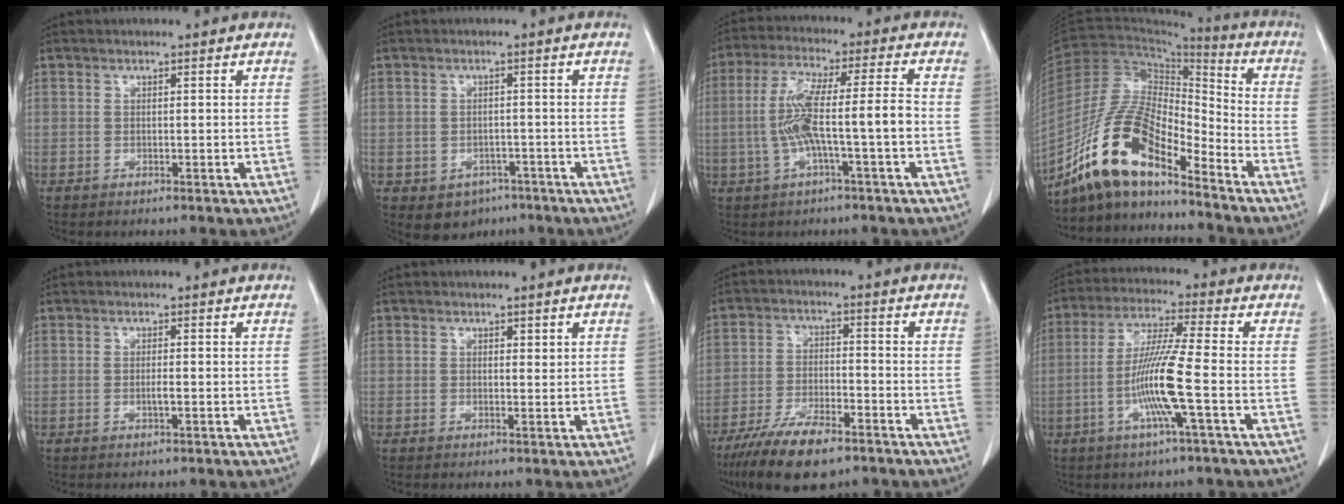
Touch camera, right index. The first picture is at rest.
{"total": 4.9, "force": [-2.7, 3.8, 1.3], "torque": [-0.012, 0.005, -0.028]}
{"total": 9.9, "force": [-1.8, 0.7, 9.7], "torque": [-0.191, 0.023, -0.034]}
{"total": 12.3, "force": [-9.0, 3.4, 7.6], "torque": [-0.162, 0.018, -0.170]}
{"total": 1.0, "force": [-0.2, 0.0, 1.0], "torque": [-0.021, -0.002, -0.005]}
{"total": 0.8, "force": [0.5, 0.4, 0.4], "torque": [-0.001, -0.004, 0.006]}
{"total": 10.6, "force": [-7.6, 2.9, 6.8], "torque": [-0.124, -0.017, -0.134]}
{"total": 10.3, "force": [-2.7, -0.8, 9.9], "torque": [-0.196, -0.009, -0.058]}